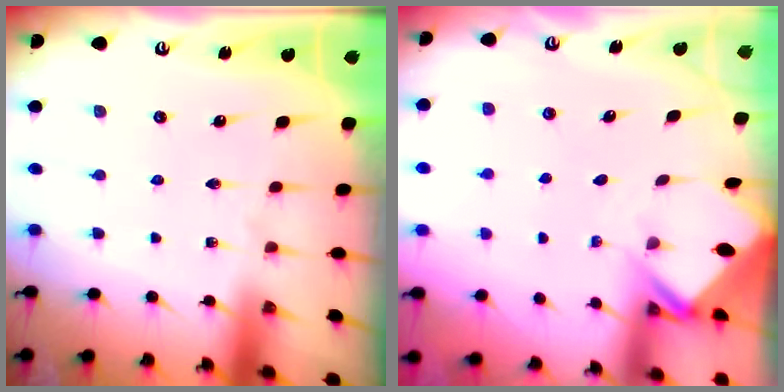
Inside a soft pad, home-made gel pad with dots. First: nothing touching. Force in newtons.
{"total": 2.6, "press": 2.6, "slide": 0.2}